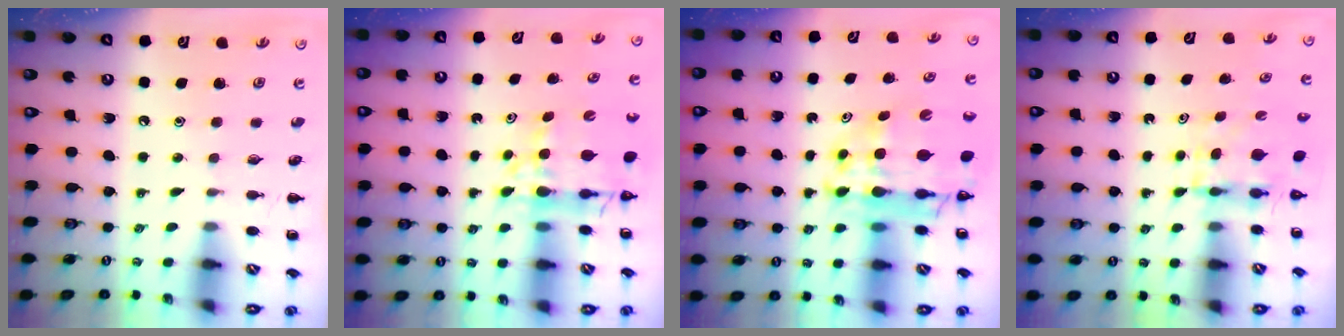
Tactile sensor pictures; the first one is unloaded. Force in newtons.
{"total": 10.2, "press": 9.6, "slide": 3.5}
{"total": 15.1, "press": 14.6, "slide": 4.0}
{"total": 3.9, "press": 3.9, "slide": 0.3}